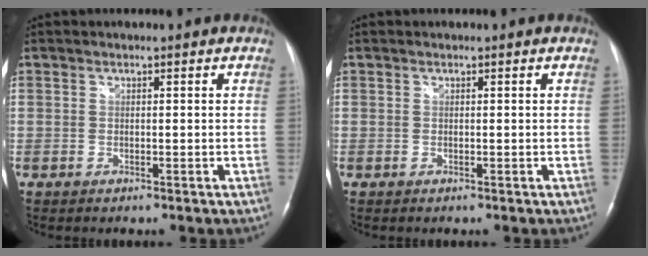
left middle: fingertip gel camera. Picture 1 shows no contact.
{"total": 0.0}